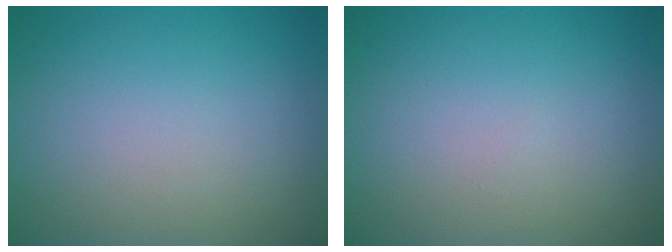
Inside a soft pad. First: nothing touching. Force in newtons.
{"total": 0.0}